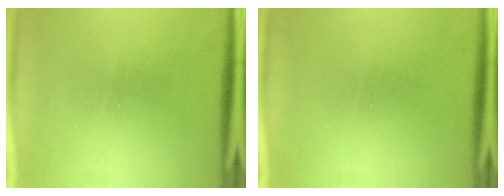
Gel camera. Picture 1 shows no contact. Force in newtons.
{"total": 1.7}